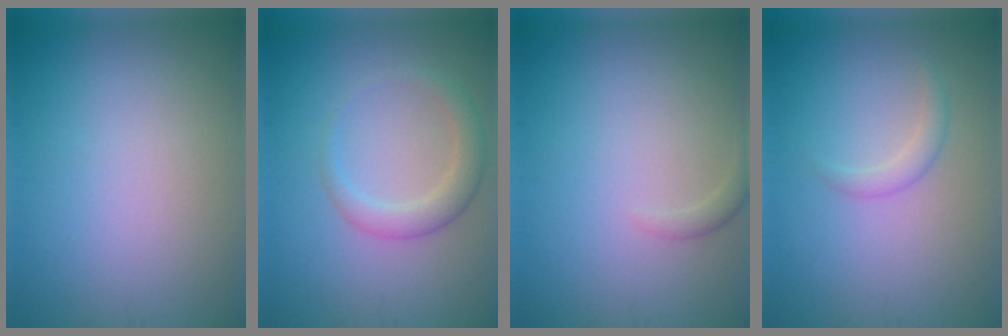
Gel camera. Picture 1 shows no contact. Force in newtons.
{"total": 2.6, "press": 2.6, "slide": 0.2}
{"total": 0.9, "press": 0.9, "slide": 0.1}
{"total": 1.4, "press": 1.4, "slide": 0.0}